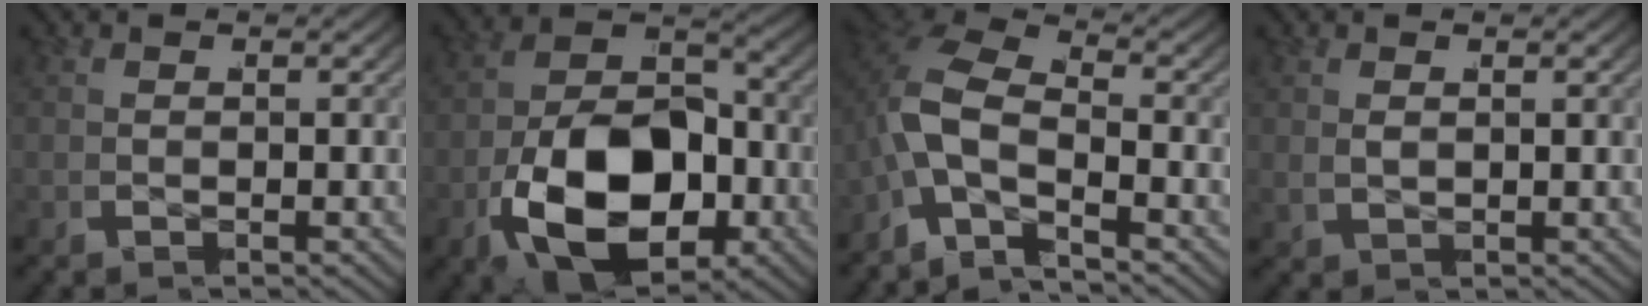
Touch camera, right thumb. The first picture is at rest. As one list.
[{"total": 14.1, "force": [-2.8, 8.8, 10.6], "torque": [-0.232, -0.046, -0.029]}, {"total": 8.2, "force": [-1.1, 5.8, 5.6], "torque": [-0.140, -0.021, -0.032]}, {"total": 0.9, "force": [0.5, 0.4, 0.6], "torque": [-0.017, -0.001, 0.016]}]